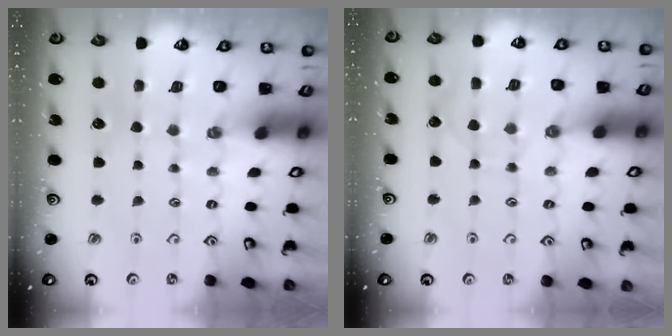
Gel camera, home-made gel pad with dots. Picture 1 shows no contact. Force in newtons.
{"total": 2.8, "press": 2.8, "slide": 0.4}